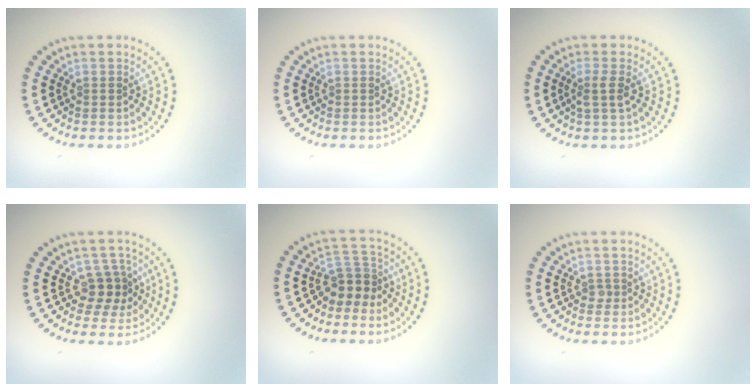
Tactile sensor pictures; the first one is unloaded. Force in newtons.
{"total": 0.0}
{"total": 1.6, "press": 1.3, "slide": 0.9}
{"total": 2.6, "press": 2.2, "slide": 1.4}
{"total": 2.9, "press": 2.3, "slide": 1.8}
{"total": 0.6, "press": 0.5, "slide": 0.4}